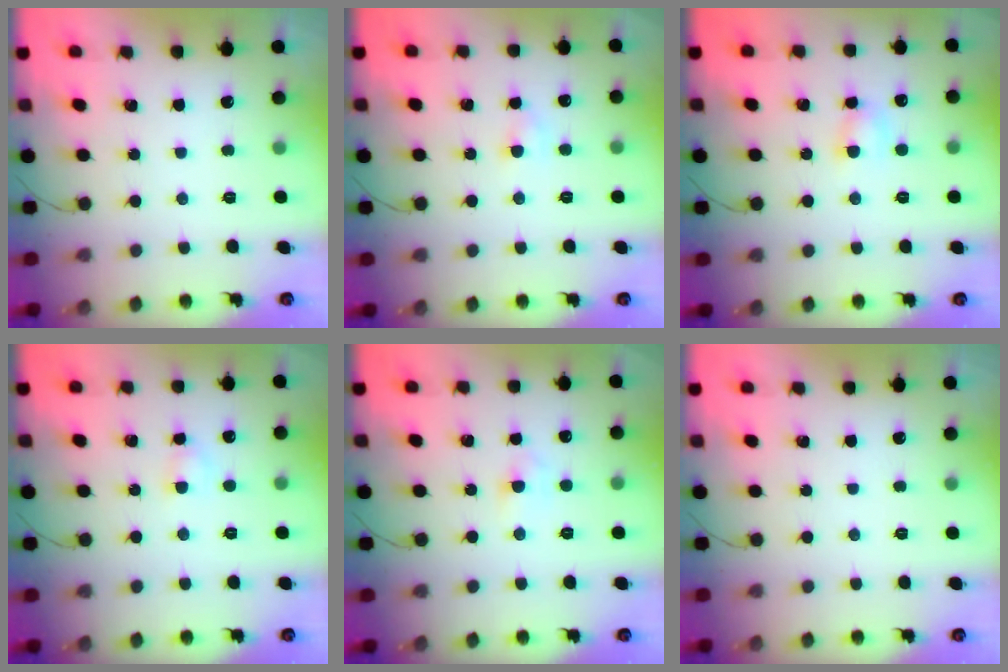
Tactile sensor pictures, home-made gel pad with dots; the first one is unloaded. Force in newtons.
{"total": 3.0, "press": 2.8, "slide": 1.0}
{"total": 3.8, "press": 3.6, "slide": 1.3}
{"total": 2.6, "press": 2.3, "slide": 1.1}
{"total": 2.5, "press": 2.3, "slide": 0.9}
{"total": 0.0}